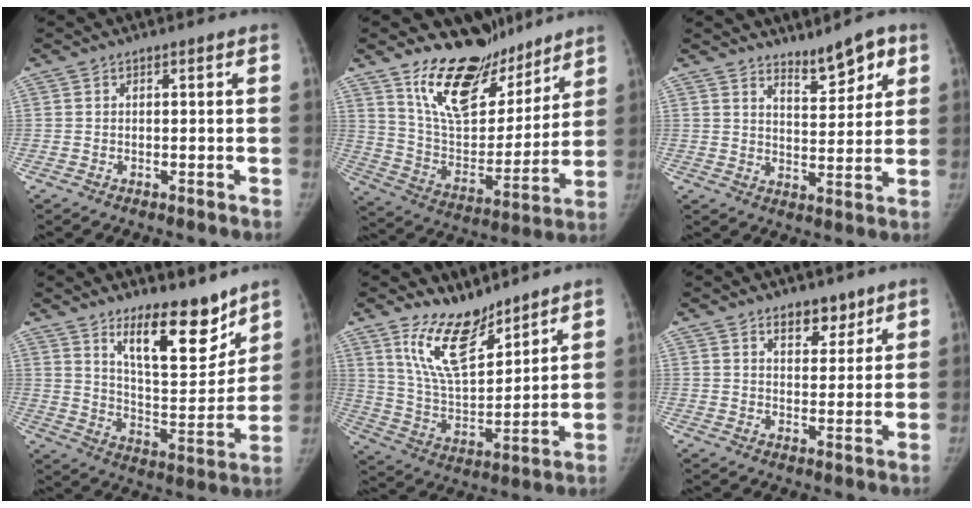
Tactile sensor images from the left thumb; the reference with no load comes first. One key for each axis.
{"total": 19.4, "fx": 14.9, "fy": 9.2, "fz": 8.3, "tx": -0.077, "ty": -0.101, "tz": 0.258}
{"total": 7.2, "fx": 5.1, "fy": 2.6, "fz": 4.4, "tx": -0.041, "ty": -0.038, "tz": 0.081}
{"total": 15.6, "fx": 11.1, "fy": 5.4, "fz": 9.5, "tx": -0.100, "ty": -0.096, "tz": 0.187}
{"total": 13.4, "fx": 10.2, "fy": 5.2, "fz": 7.1, "tx": -0.100, "ty": -0.074, "tz": 0.203}
{"total": 5.6, "fx": 4.0, "fy": 3.1, "fz": 2.5, "tx": -0.007, "ty": -0.027, "tz": 0.063}